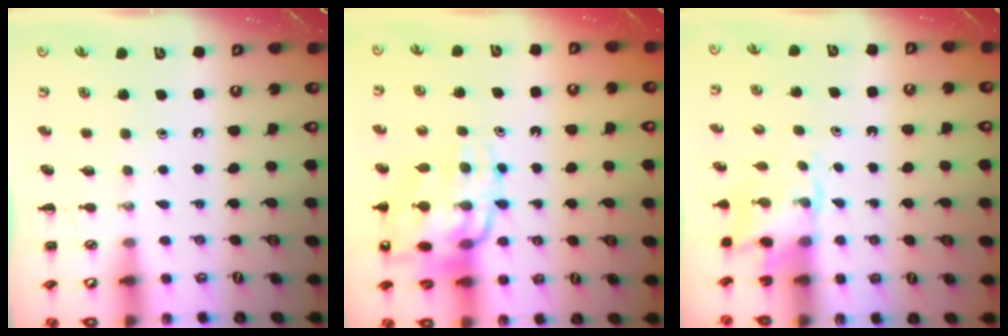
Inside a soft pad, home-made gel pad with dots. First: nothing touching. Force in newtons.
{"total": 16.4, "press": 16.0, "slide": 3.3}
{"total": 2.8, "press": 2.6, "slide": 1.0}